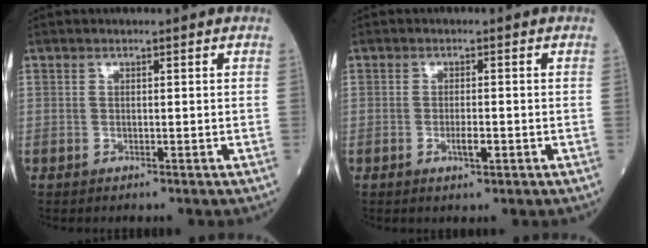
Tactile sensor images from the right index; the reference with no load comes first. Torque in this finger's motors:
{"motor_torque": [0.24, -0.11, 0.15, 0.05]}